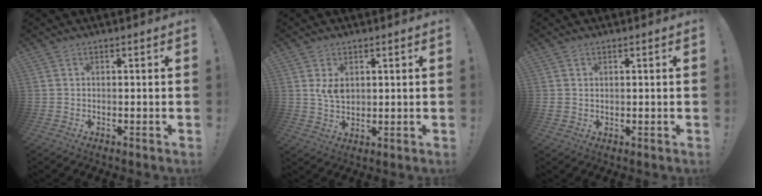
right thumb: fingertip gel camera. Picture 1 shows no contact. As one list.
[{"total": 5.3, "force": [1.8, 3.5, 3.5], "torque": [-0.044, -0.011, 0.032]}, {"total": 1.3, "force": [0.8, 0.9, 0.4], "torque": [-0.006, 0.001, 0.015]}]